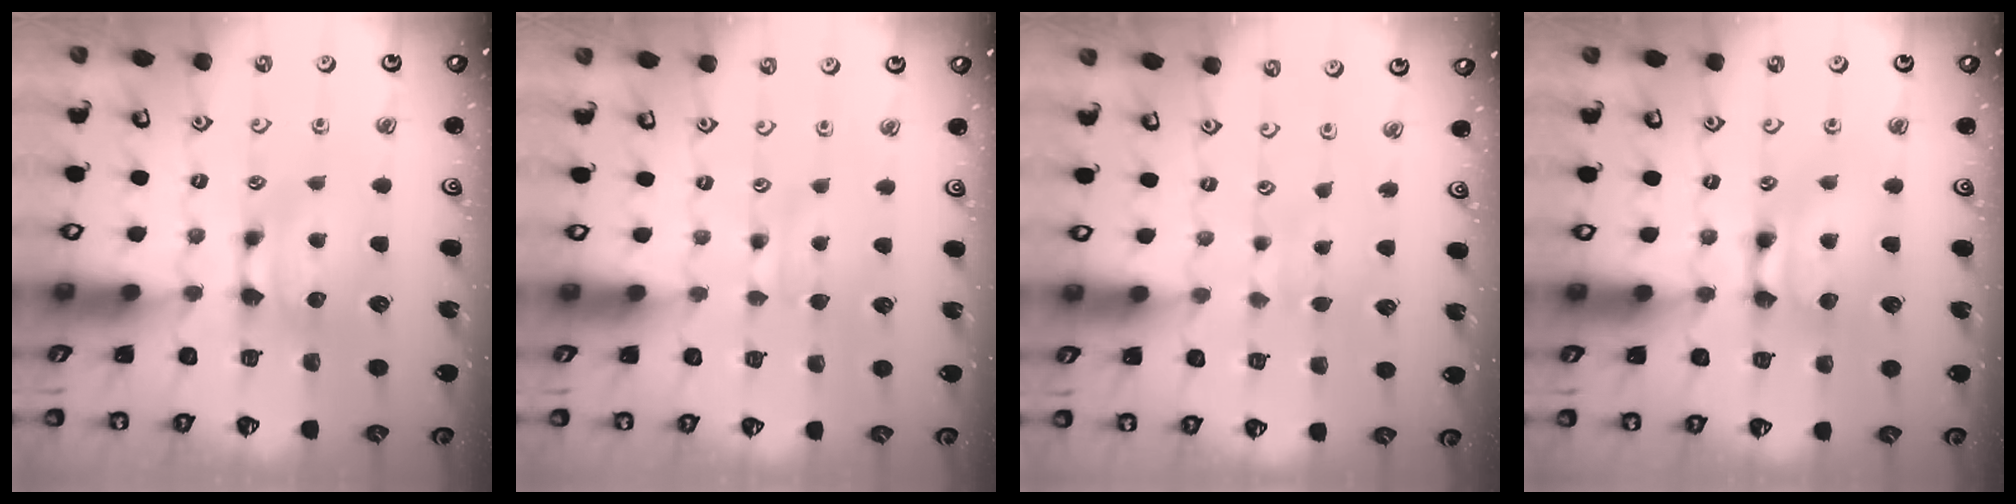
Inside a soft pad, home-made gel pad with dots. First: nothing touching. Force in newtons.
{"total": 2.4, "press": 2.4, "slide": 0.4}
{"total": 3.4, "press": 3.4, "slide": 0.5}
{"total": 2.2, "press": 2.2, "slide": 0.1}